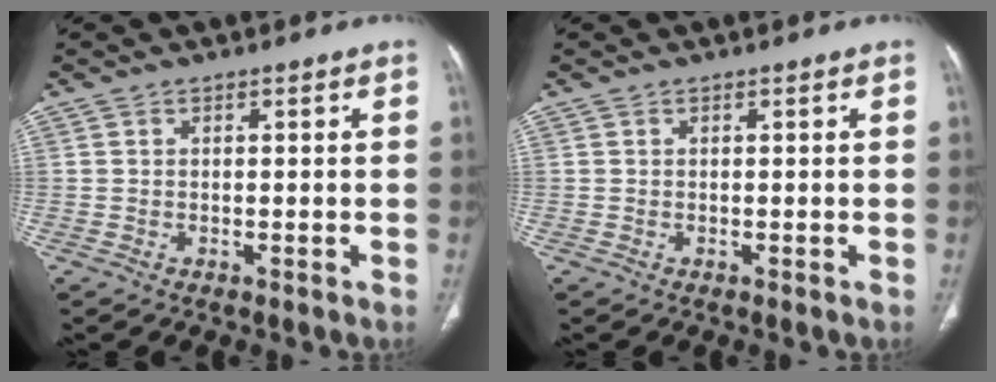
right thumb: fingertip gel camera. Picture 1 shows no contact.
{"total": 0.0}